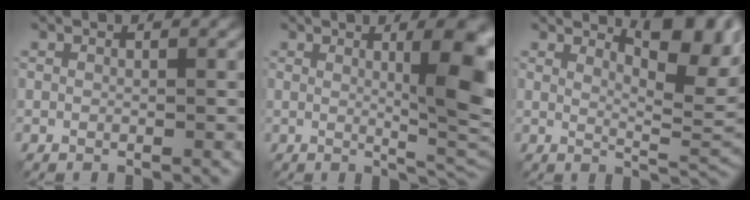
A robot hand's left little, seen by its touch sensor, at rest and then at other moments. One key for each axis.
{"total": 10.2, "fx": 1.6, "fy": 2.6, "fz": 9.7, "tx": -0.106, "ty": 0.004, "tz": 0.026}
{"total": 6.8, "fx": 3.4, "fy": 1.9, "fz": 5.6, "tx": -0.073, "ty": -0.003, "tz": 0.057}